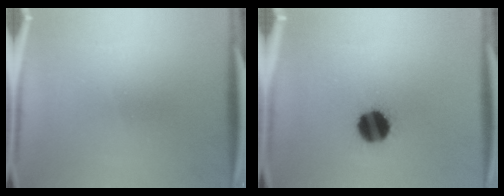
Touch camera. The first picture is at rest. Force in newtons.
{"total": 12.2}